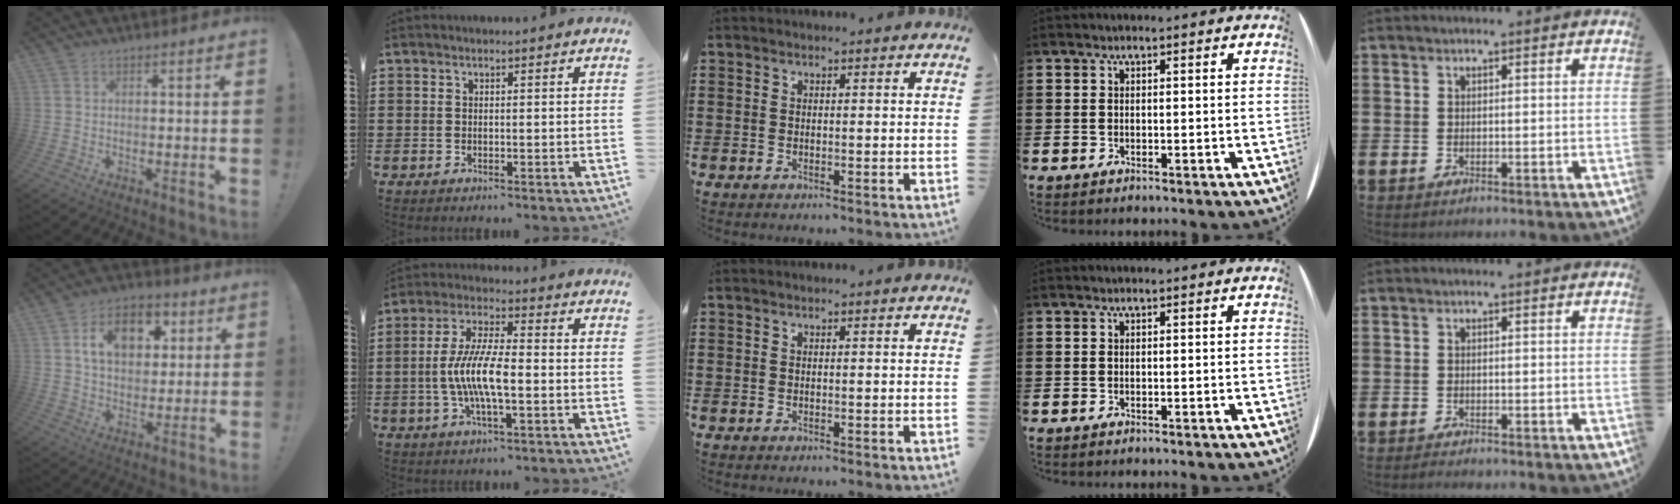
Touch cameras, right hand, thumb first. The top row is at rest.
{"thumb": {"total": 12.9, "force": [4.7, 9.0, 8.0], "torque": [-0.116, -0.006, 0.087]}, "index": {"total": 8.6, "force": [-1.6, 2.3, 8.2], "torque": [-0.176, -0.009, -0.036]}, "little": {"total": 0.6, "force": [-0.5, 0.1, 0.3], "torque": [-0.006, -0.002, -0.010]}}